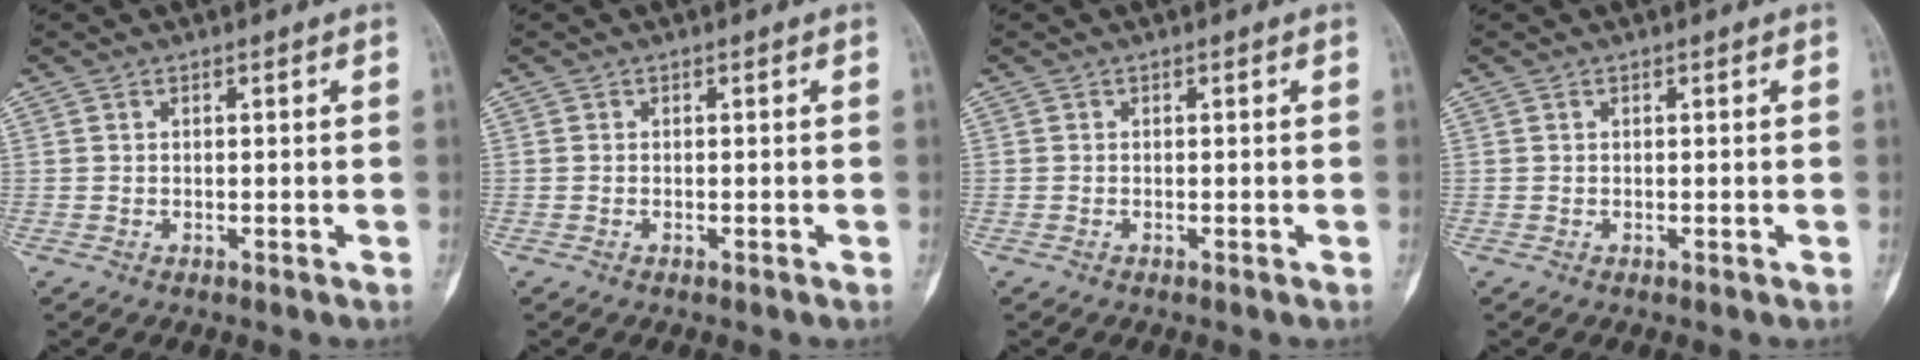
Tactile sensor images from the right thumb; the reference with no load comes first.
{"total": 0.0}
{"total": 0.0}
{"total": 0.0}